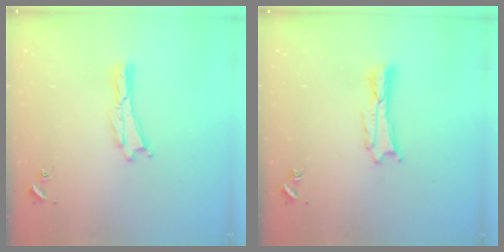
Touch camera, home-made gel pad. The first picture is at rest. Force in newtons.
{"total": 0.9, "press": 0.9, "slide": 0.2}